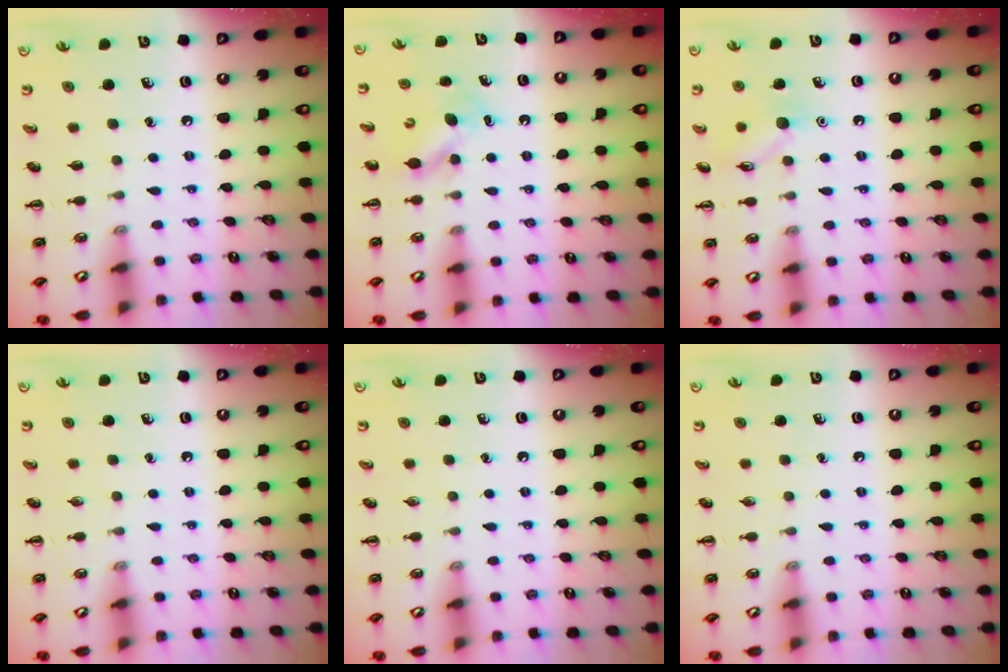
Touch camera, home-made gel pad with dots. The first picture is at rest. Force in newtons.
{"total": 5.5, "press": 5.4, "slide": 1.2}
{"total": 8.4, "press": 8.4, "slide": 0.8}
{"total": 0.0}
{"total": 0.0}
{"total": 0.0}